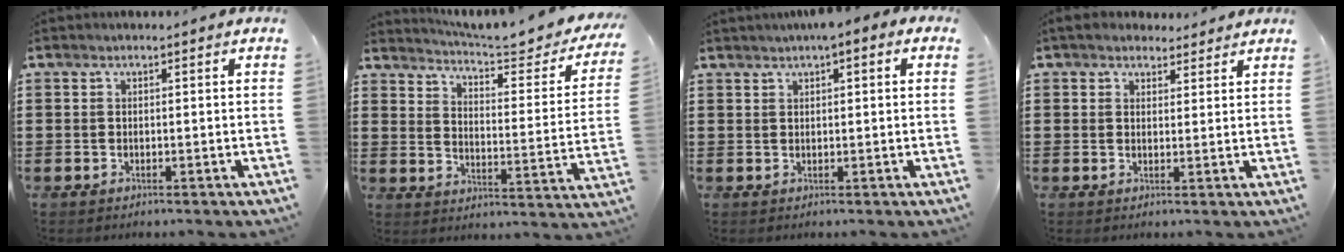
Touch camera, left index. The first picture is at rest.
{"total": 5.0, "force": [4.6, 0.0, 1.9], "torque": [-0.046, -0.042, 0.069]}
{"total": 2.0, "force": [1.2, 0.3, 1.6], "torque": [-0.032, 0.003, 0.021]}
{"total": 3.3, "force": [2.9, 1.5, 0.4], "torque": [-0.011, -0.004, 0.054]}